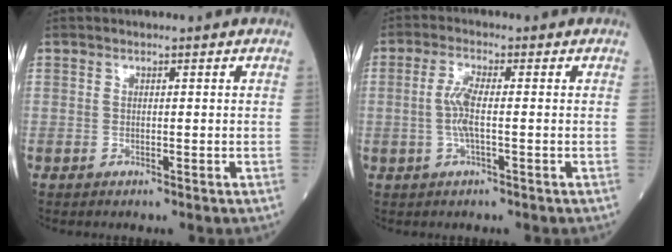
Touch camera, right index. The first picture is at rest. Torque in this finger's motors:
{"motor_torque": [0.54, -0.02, 0.35, 0.10]}